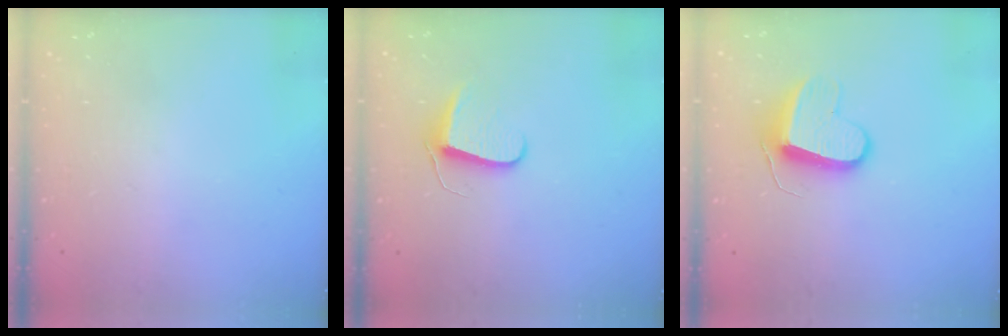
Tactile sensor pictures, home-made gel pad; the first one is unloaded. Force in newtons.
{"total": 7.3, "press": 7.2, "slide": 0.6}
{"total": 9.5, "press": 9.5, "slide": 0.7}